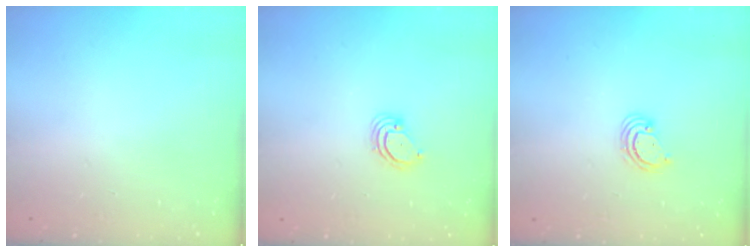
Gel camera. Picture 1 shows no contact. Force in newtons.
{"total": 3.5, "press": 3.5, "slide": 0.3}
{"total": 2.5, "press": 2.5, "slide": 0.3}